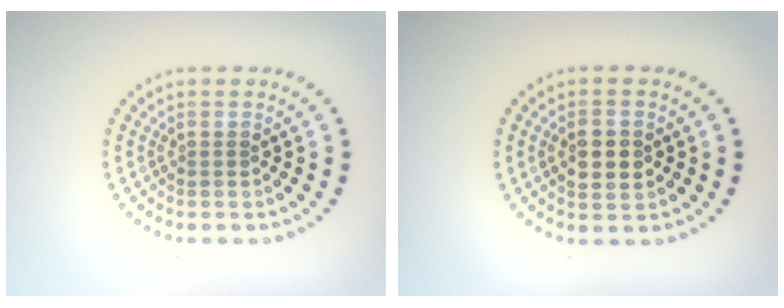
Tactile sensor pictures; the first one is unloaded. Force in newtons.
{"total": 2.8, "press": 2.8, "slide": 0.2}